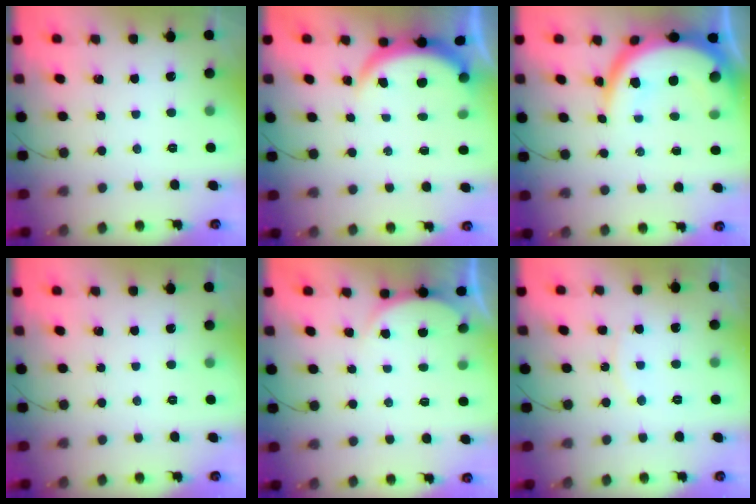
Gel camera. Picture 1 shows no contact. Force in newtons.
{"total": 3.9, "press": 3.9, "slide": 0.2}
{"total": 13.6, "press": 13.5, "slide": 1.1}
{"total": 0.0}
{"total": 2.3, "press": 2.2, "slide": 0.6}
{"total": 6.5, "press": 6.5, "slide": 0.5}